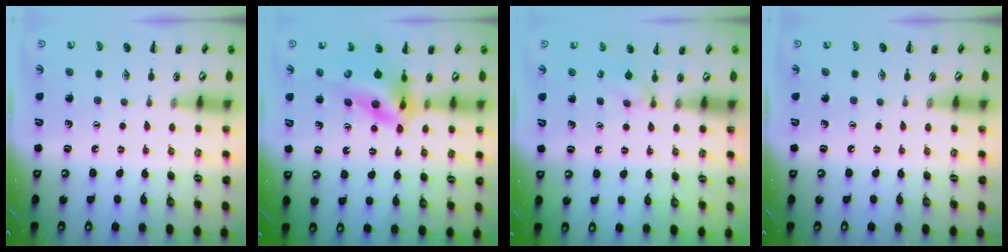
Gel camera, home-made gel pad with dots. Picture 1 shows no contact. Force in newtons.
{"total": 9.4, "press": 9.0, "slide": 2.8}
{"total": 2.9, "press": 2.7, "slide": 1.0}
{"total": 0.0}